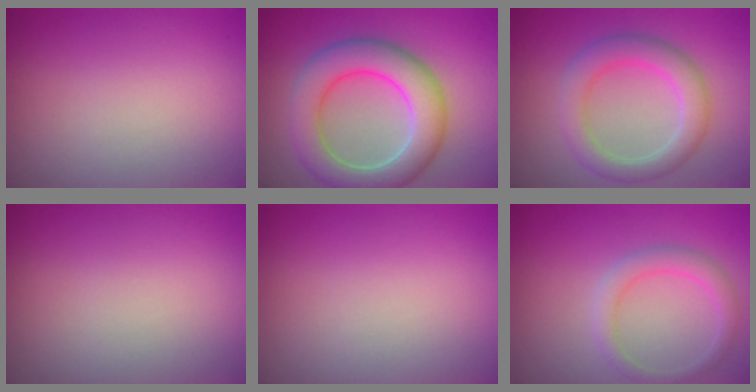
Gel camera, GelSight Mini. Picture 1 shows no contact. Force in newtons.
{"total": 6.9, "press": 6.9, "slide": 0.3}
{"total": 4.1, "press": 4.1, "slide": 0.3}
{"total": 0.0}
{"total": 0.0}
{"total": 2.2, "press": 2.2, "slide": 0.1}